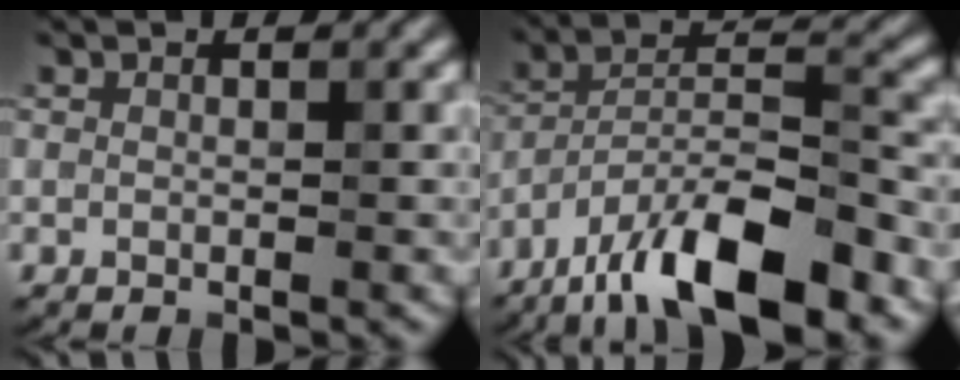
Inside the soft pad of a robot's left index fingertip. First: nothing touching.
{"total": 11.4, "force": [-8.1, 2.7, 7.5], "torque": [-0.120, 0.015, -0.149]}